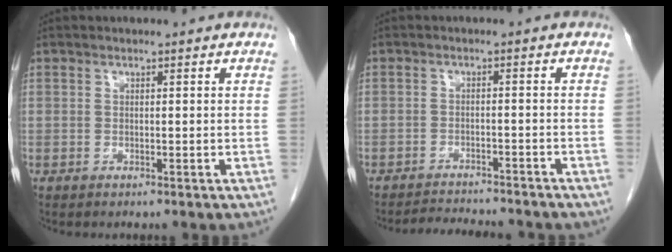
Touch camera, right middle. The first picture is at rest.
{"total": 8.3, "force": [-7.7, 1.0, 2.8], "torque": [-0.039, -0.007, -0.106]}